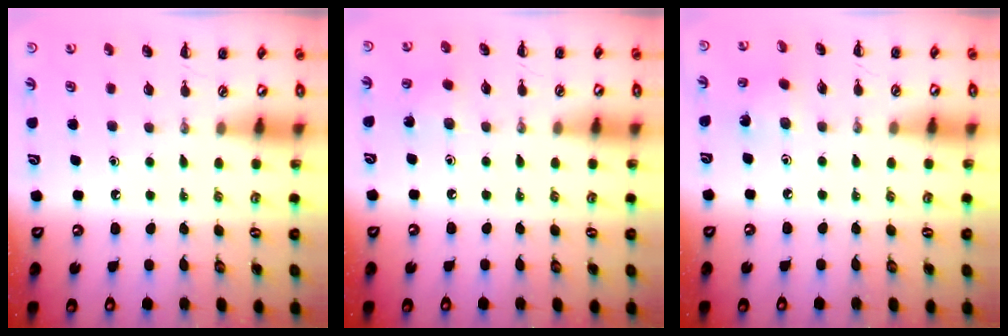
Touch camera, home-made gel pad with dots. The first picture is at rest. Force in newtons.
{"total": 2.8, "press": 2.7, "slide": 0.9}
{"total": 2.5, "press": 2.4, "slide": 0.8}